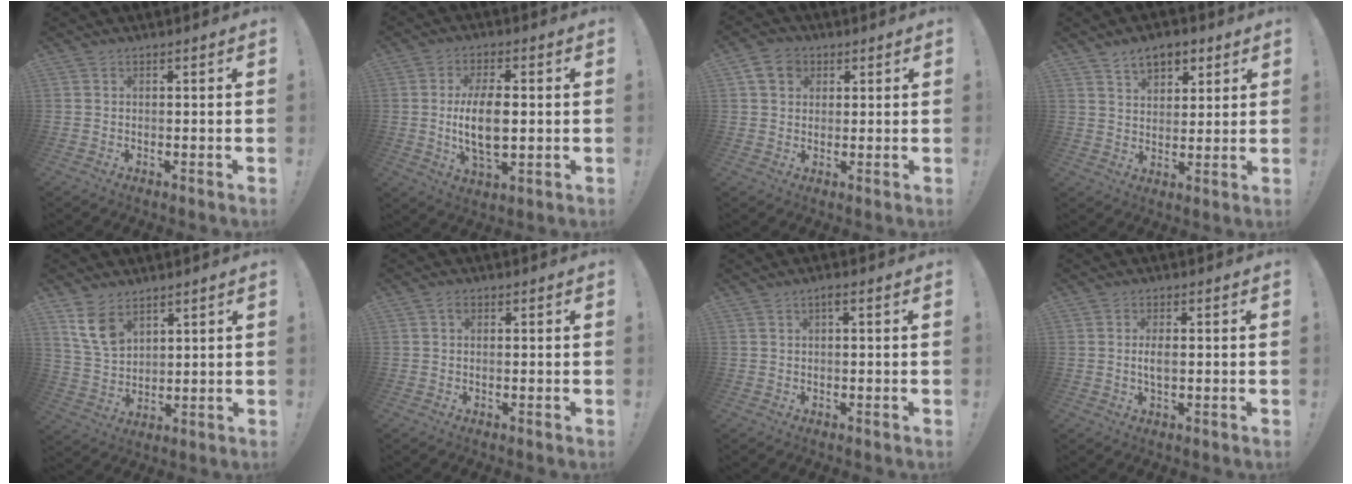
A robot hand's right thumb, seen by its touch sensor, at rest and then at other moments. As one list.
[{"total": 11.8, "force": [-0.1, 5.5, 10.5], "torque": [-0.198, -0.011, -0.008]}, {"total": 6.3, "force": [2.5, 5.1, 2.7], "torque": [-0.040, 0.000, 0.050]}, {"total": 8.1, "force": [4.9, 5.2, 3.8], "torque": [-0.045, -0.023, 0.090]}, {"total": 9.6, "force": [6.0, 5.7, 4.8], "torque": [-0.088, -0.026, 0.120]}, {"total": 1.0, "force": [0.4, 0.7, 0.7], "torque": [-0.001, 0.000, 0.003]}, {"total": 1.2, "force": [0.3, 0.1, 1.2], "torque": [-0.026, 0.004, 0.003]}, {"total": 3.0, "force": [-0.2, 1.2, 2.7], "torque": [-0.044, -0.005, -0.010]}]